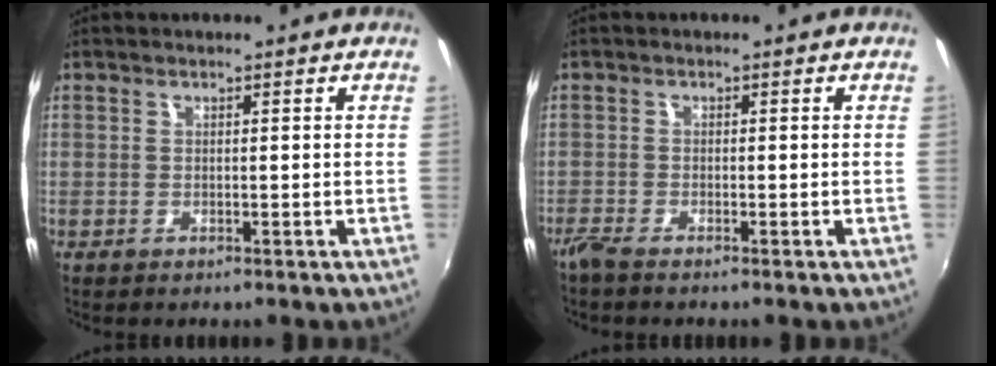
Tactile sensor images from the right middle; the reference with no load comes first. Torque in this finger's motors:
{"motor_torque": [1.09, -1.05, 0.61, 0.19]}